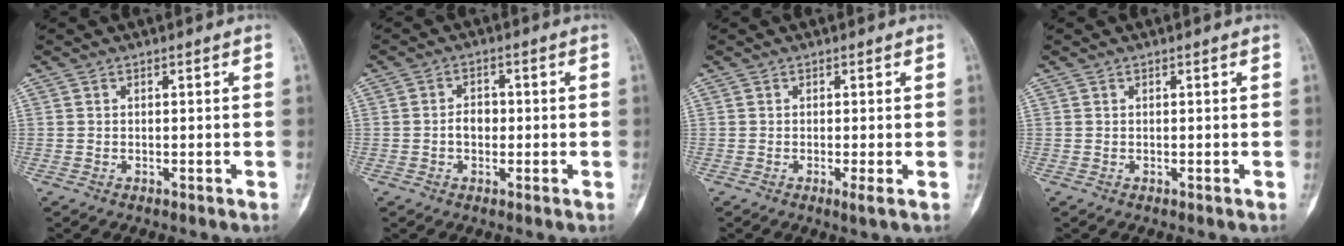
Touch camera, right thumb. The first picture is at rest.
{"total": 3.2, "force": [-0.4, 2.4, 2.1], "torque": [-0.019, 0.010, -0.014]}
{"total": 1.1, "force": [-0.2, -0.1, 1.1], "torque": [-0.026, -0.006, -0.006]}
{"total": 0.0}